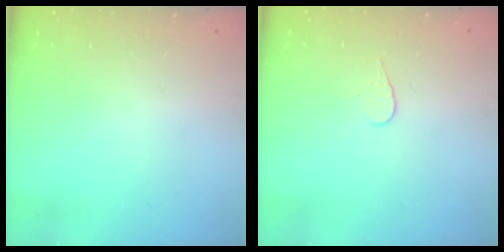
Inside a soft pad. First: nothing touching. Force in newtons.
{"total": 3.6, "press": 3.6, "slide": 0.3}